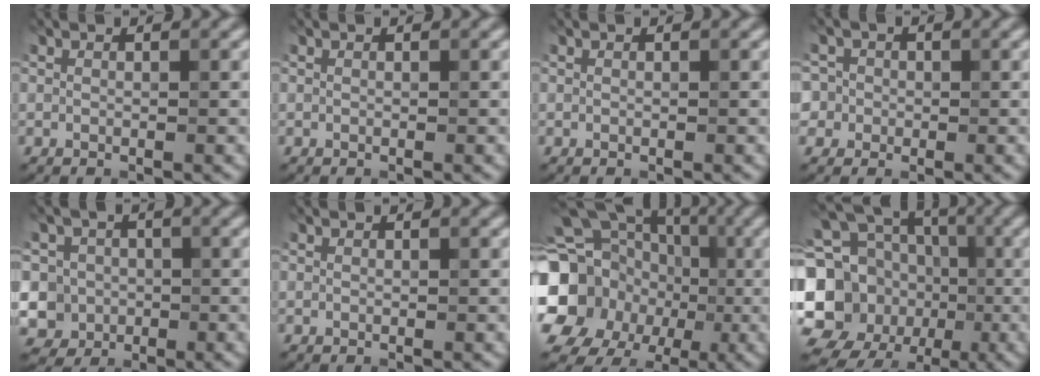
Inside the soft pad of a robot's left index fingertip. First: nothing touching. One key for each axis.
{"total": 0.0}
{"total": 0.0}
{"total": 4.0, "fx": 0.3, "fy": 3.9, "fz": 1.1, "tx": 0.002, "ty": 0.028, "tz": -0.017}
{"total": 6.6, "fx": -1.3, "fy": 6.3, "fz": 1.6, "tx": -0.024, "ty": 0.019, "tz": -0.055}
{"total": 0.0}
{"total": 21.0, "fx": -2.7, "fy": 19.0, "fz": 8.6, "tx": -0.177, "ty": -0.006, "tz": -0.081}
{"total": 17.0, "fx": -2.6, "fy": 14.8, "fz": 8.0, "tx": -0.172, "ty": 0.000, "tz": -0.070}